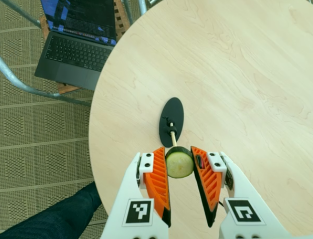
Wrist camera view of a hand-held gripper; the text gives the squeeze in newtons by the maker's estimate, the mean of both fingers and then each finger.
{"total": 7.2, "left": 6.9, "right": 7.6}